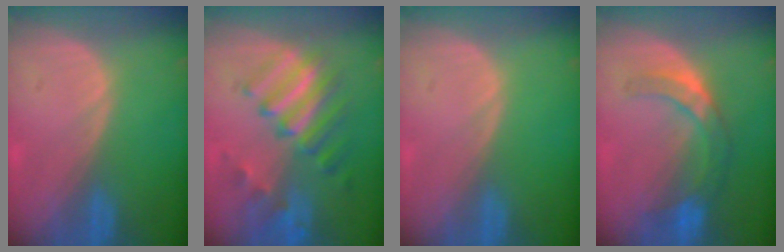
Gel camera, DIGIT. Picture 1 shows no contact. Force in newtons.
{"total": 9.5, "press": 8.2, "slide": 4.9}
{"total": 0.0}
{"total": 7.3, "press": 6.4, "slide": 3.5}